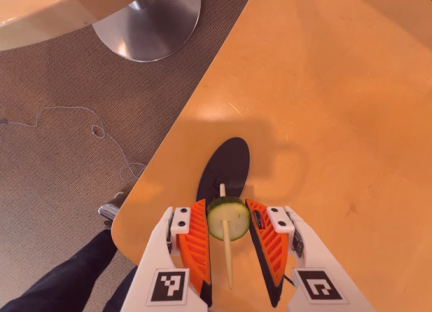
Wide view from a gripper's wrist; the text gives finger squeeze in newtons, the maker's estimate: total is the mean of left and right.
{"total": 9.6, "left": 9.1, "right": 10.0}